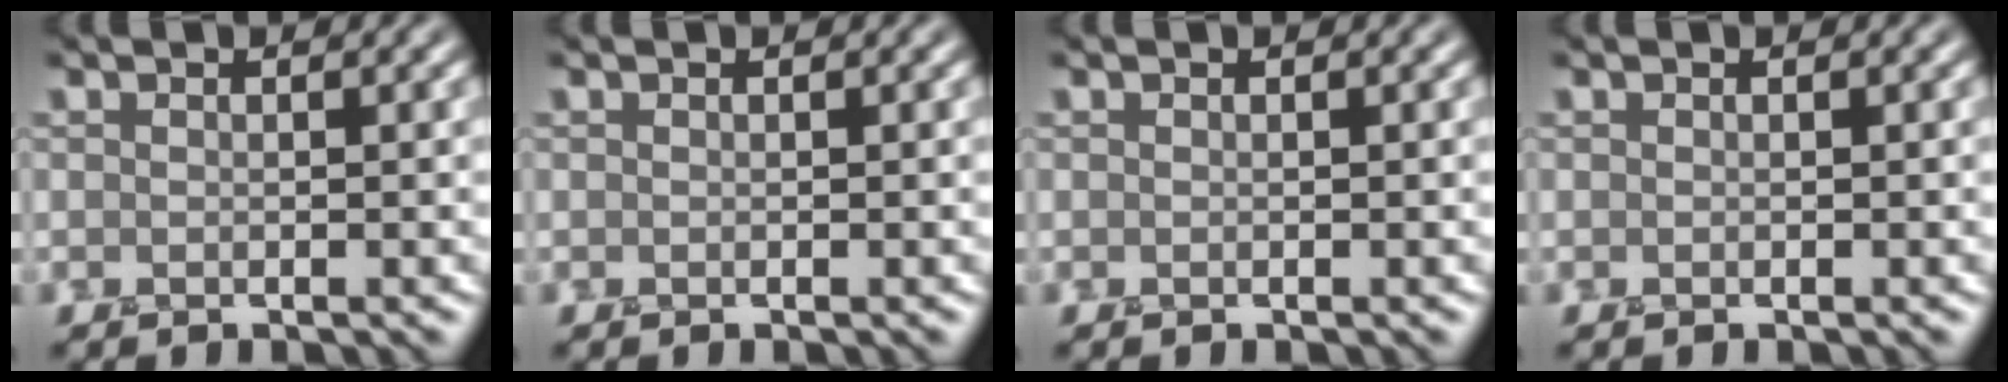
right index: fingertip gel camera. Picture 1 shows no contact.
{"total": 0.0}
{"total": 0.0}
{"total": 0.0}